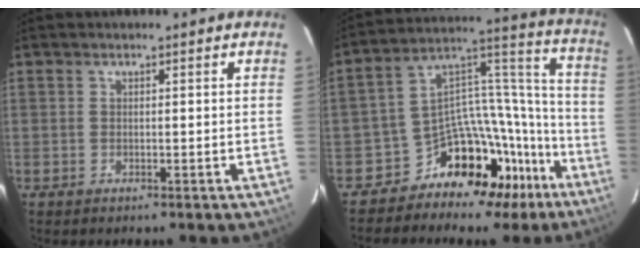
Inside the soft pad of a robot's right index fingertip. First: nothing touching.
{"total": 17.9, "force": [-13.8, 10.3, 4.7], "torque": [-0.055, 0.101, -0.201]}